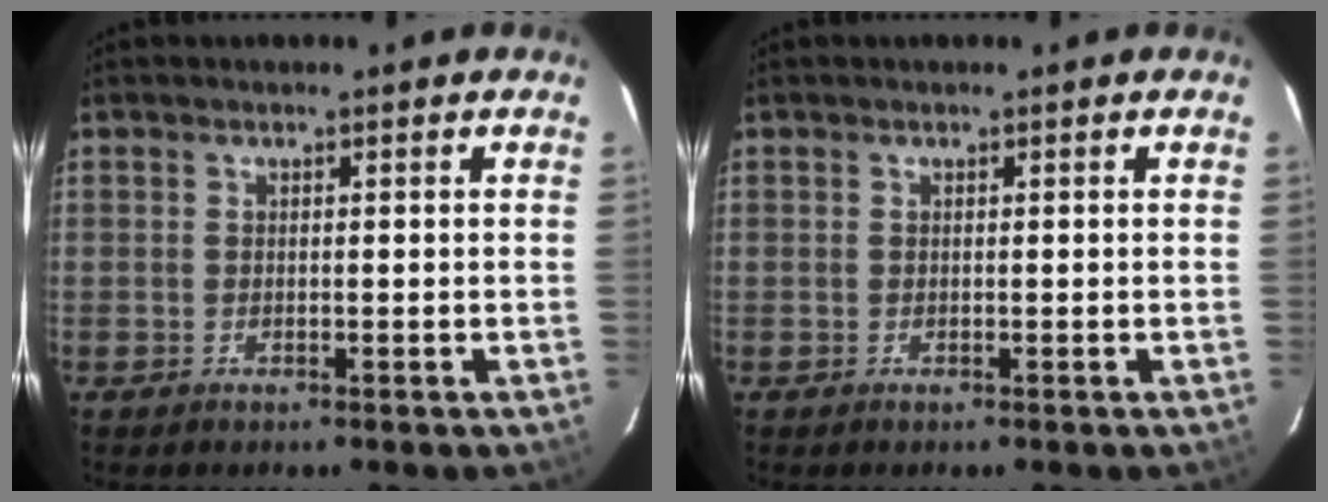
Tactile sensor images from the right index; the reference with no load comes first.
{"total": 0.0}